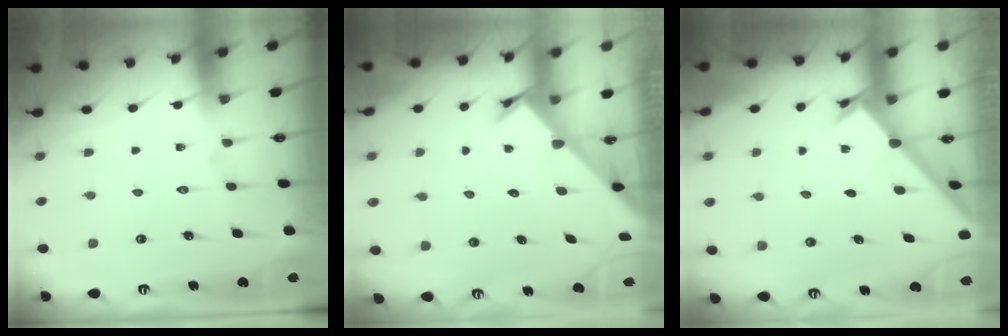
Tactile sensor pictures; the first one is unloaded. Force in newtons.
{"total": 2.4, "press": 2.4, "slide": 0.2}
{"total": 1.8, "press": 1.8, "slide": 0.2}